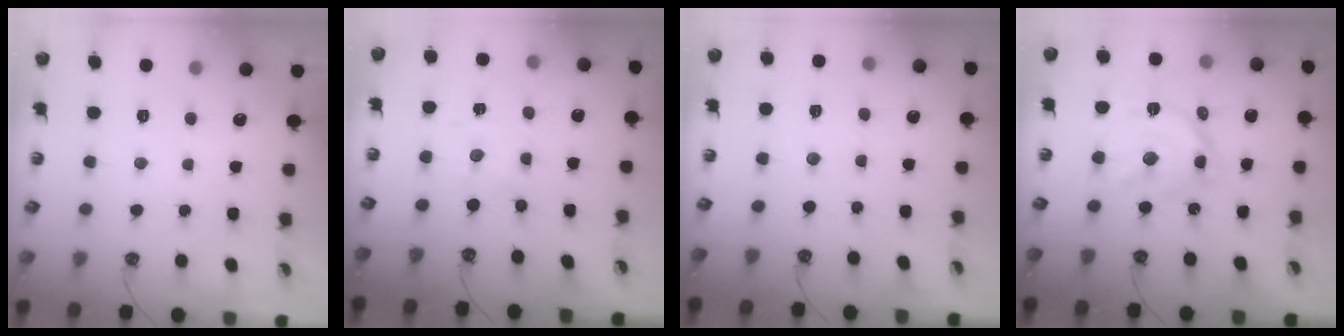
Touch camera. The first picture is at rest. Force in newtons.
{"total": 1.5, "press": 1.4, "slide": 0.3}
{"total": 2.2, "press": 2.2, "slide": 0.3}
{"total": 16.0, "press": 16.0, "slide": 1.2}